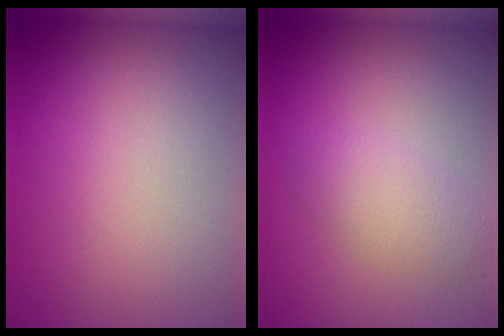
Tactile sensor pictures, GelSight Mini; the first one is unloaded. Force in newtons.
{"total": 2.6, "press": 2.6, "slide": 0.1}